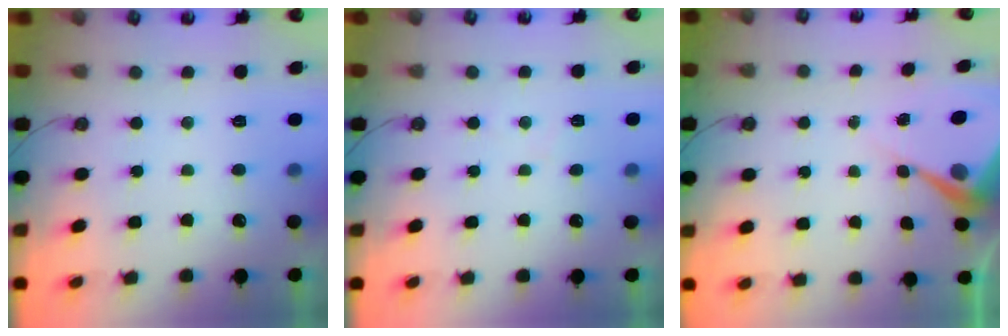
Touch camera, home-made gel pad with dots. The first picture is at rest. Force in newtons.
{"total": 3.7, "press": 3.7, "slide": 0.6}
{"total": 6.8, "press": 6.8, "slide": 0.4}